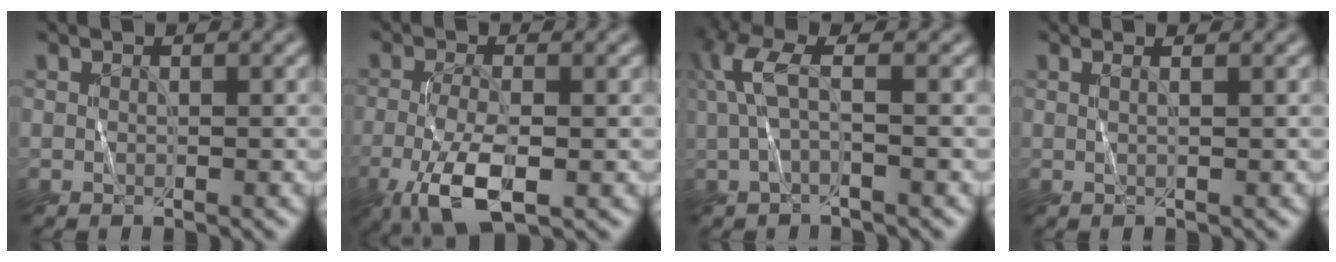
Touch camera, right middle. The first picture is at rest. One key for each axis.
{"total": 5.8, "fx": -2.3, "fy": 1.8, "fz": 5.0, "tx": -0.115, "ty": -0.008, "tz": -0.044}
{"total": 3.3, "fx": 0.8, "fy": 0.4, "fz": 3.1, "tx": -0.076, "ty": 0.008, "tz": 0.014}
{"total": 1.0, "fx": 0.6, "fy": -0.1, "fz": 0.8, "tx": -0.009, "ty": -0.002, "tz": 0.001}